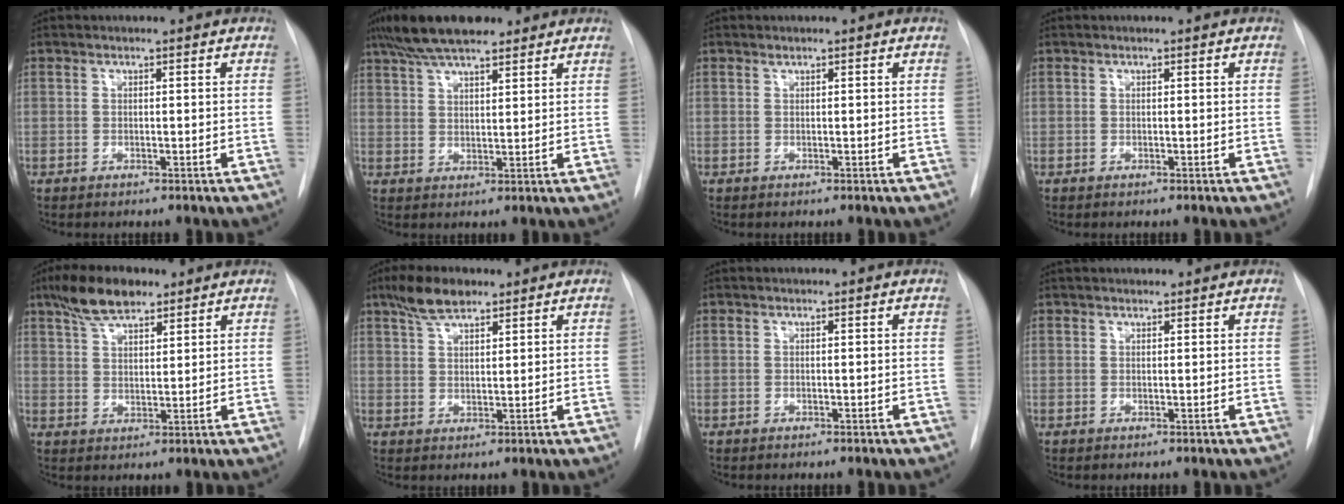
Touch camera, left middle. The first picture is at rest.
{"total": 11.0, "force": [8.5, 3.0, 6.4], "torque": [-0.118, 0.030, 0.146]}
{"total": 0.0}
{"total": 0.0}
{"total": 8.2, "force": [6.0, 3.1, 4.6], "torque": [-0.086, 0.015, 0.109]}
{"total": 5.7, "force": [4.2, 2.0, 3.3], "torque": [-0.066, 0.013, 0.080]}
{"total": 0.0}
{"total": 3.7, "force": [3.4, 1.0, 1.2], "torque": [-0.012, 0.033, 0.048]}